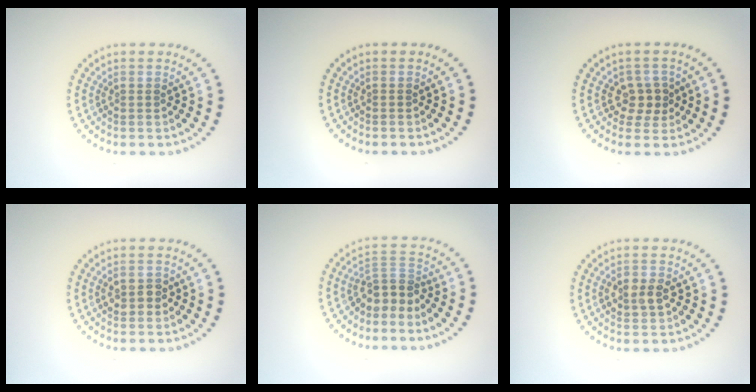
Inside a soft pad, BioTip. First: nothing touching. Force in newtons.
{"total": 0.0}
{"total": 2.2, "press": 2.0, "slide": 0.9}
{"total": 1.7, "press": 1.7, "slide": 0.0}
{"total": 3.0, "press": 2.1, "slide": 2.0}
{"total": 2.4, "press": 2.4, "slide": 0.2}